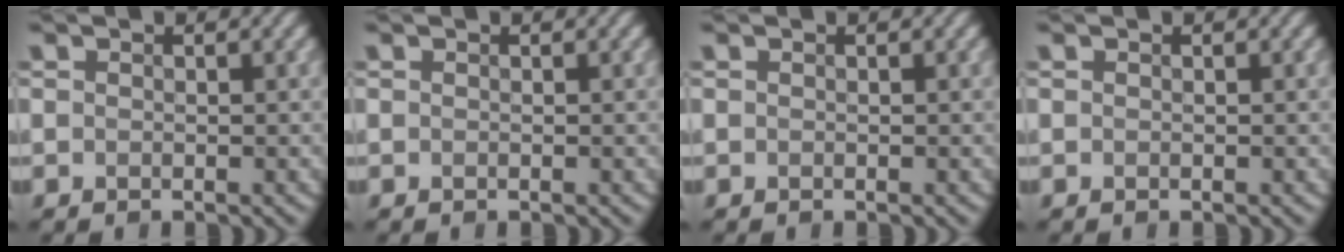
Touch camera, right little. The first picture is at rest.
{"total": 0.0}
{"total": 0.0}
{"total": 0.0}